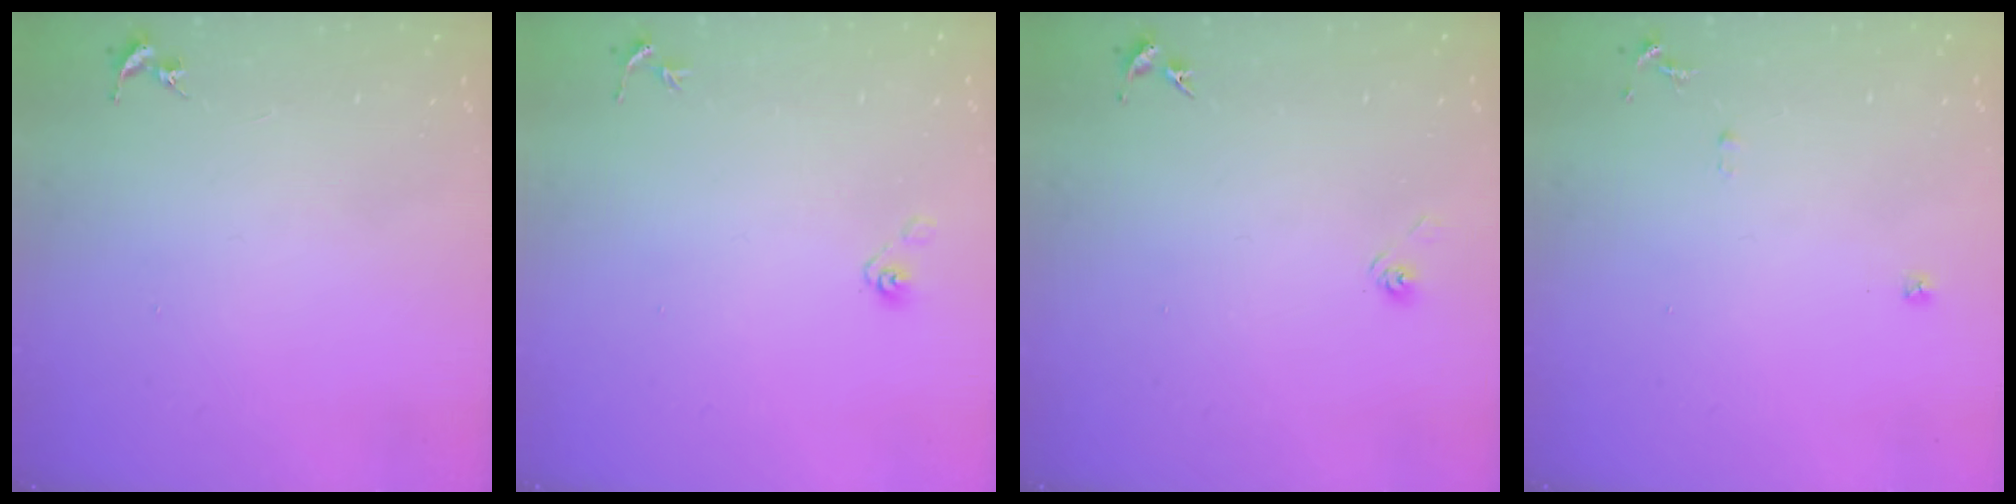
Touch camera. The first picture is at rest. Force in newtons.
{"total": 4.0, "press": 3.3, "slide": 2.2}
{"total": 2.9, "press": 2.5, "slide": 1.5}
{"total": 5.6, "press": 5.5, "slide": 0.6}